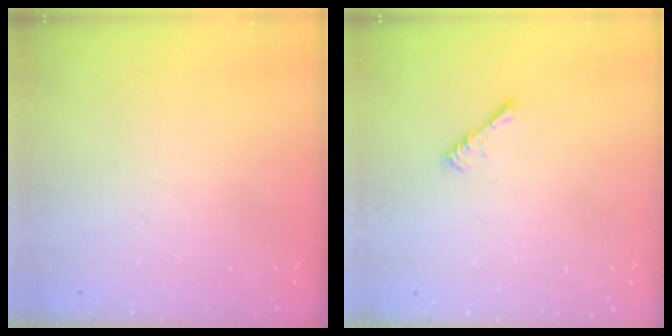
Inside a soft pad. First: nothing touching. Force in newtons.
{"total": 0.8, "press": 0.8, "slide": 0.3}